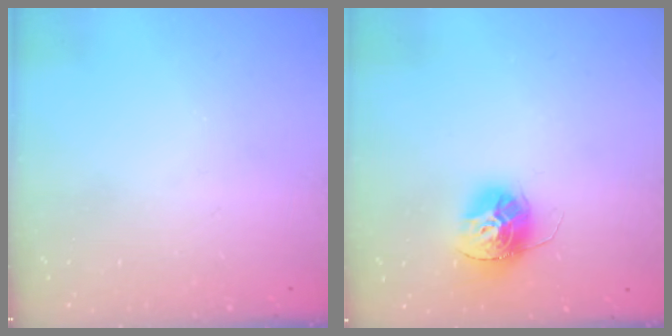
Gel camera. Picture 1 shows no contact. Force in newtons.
{"total": 13.0, "press": 12.9, "slide": 1.2}